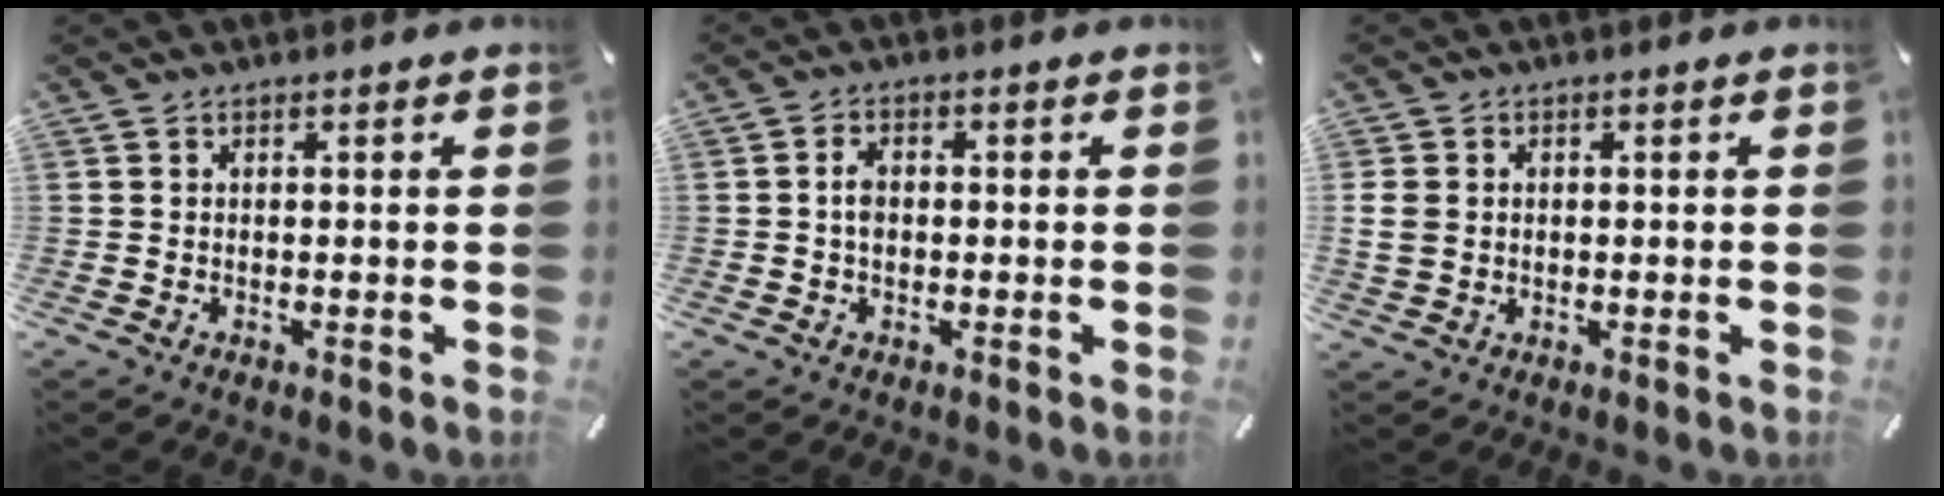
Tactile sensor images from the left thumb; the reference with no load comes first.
{"total": 3.0, "force": [-0.1, 2.0, 2.2], "torque": [-0.043, 0.006, -0.002]}
{"total": 3.7, "force": [0.2, 3.2, 1.9], "torque": [-0.043, 0.004, 0.005]}